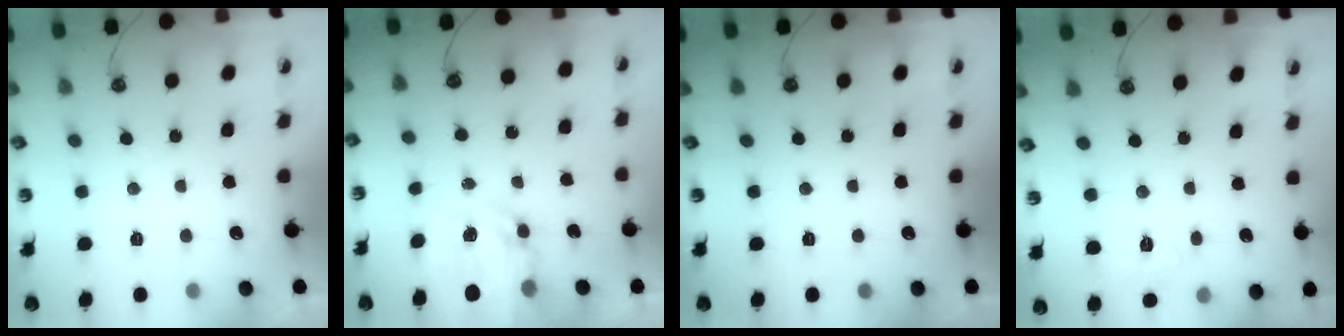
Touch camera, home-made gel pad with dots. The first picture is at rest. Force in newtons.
{"total": 11.2, "press": 11.2, "slide": 1.1}
{"total": 0.0}
{"total": 6.0, "press": 5.9, "slide": 0.4}